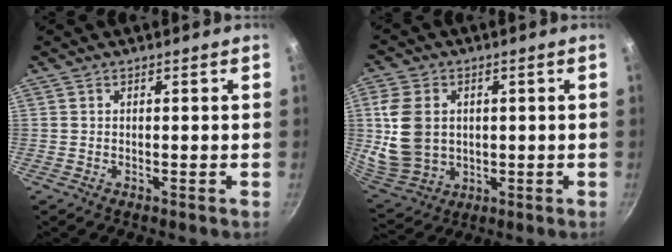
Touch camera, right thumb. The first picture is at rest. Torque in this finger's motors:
{"motor_torque": [1.02, 1.48, 0.65, -0.84, 0.35]}